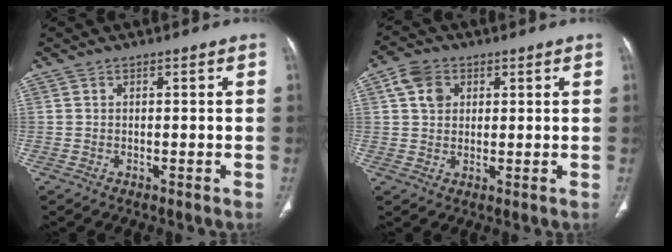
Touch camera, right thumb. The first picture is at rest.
{"total": 5.7, "force": [1.9, 4.4, 2.9], "torque": [-0.039, 0.000, 0.034]}